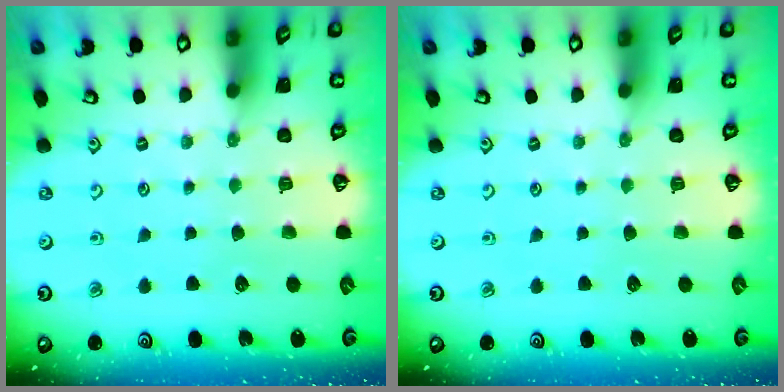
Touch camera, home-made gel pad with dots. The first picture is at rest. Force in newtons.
{"total": 0.0}